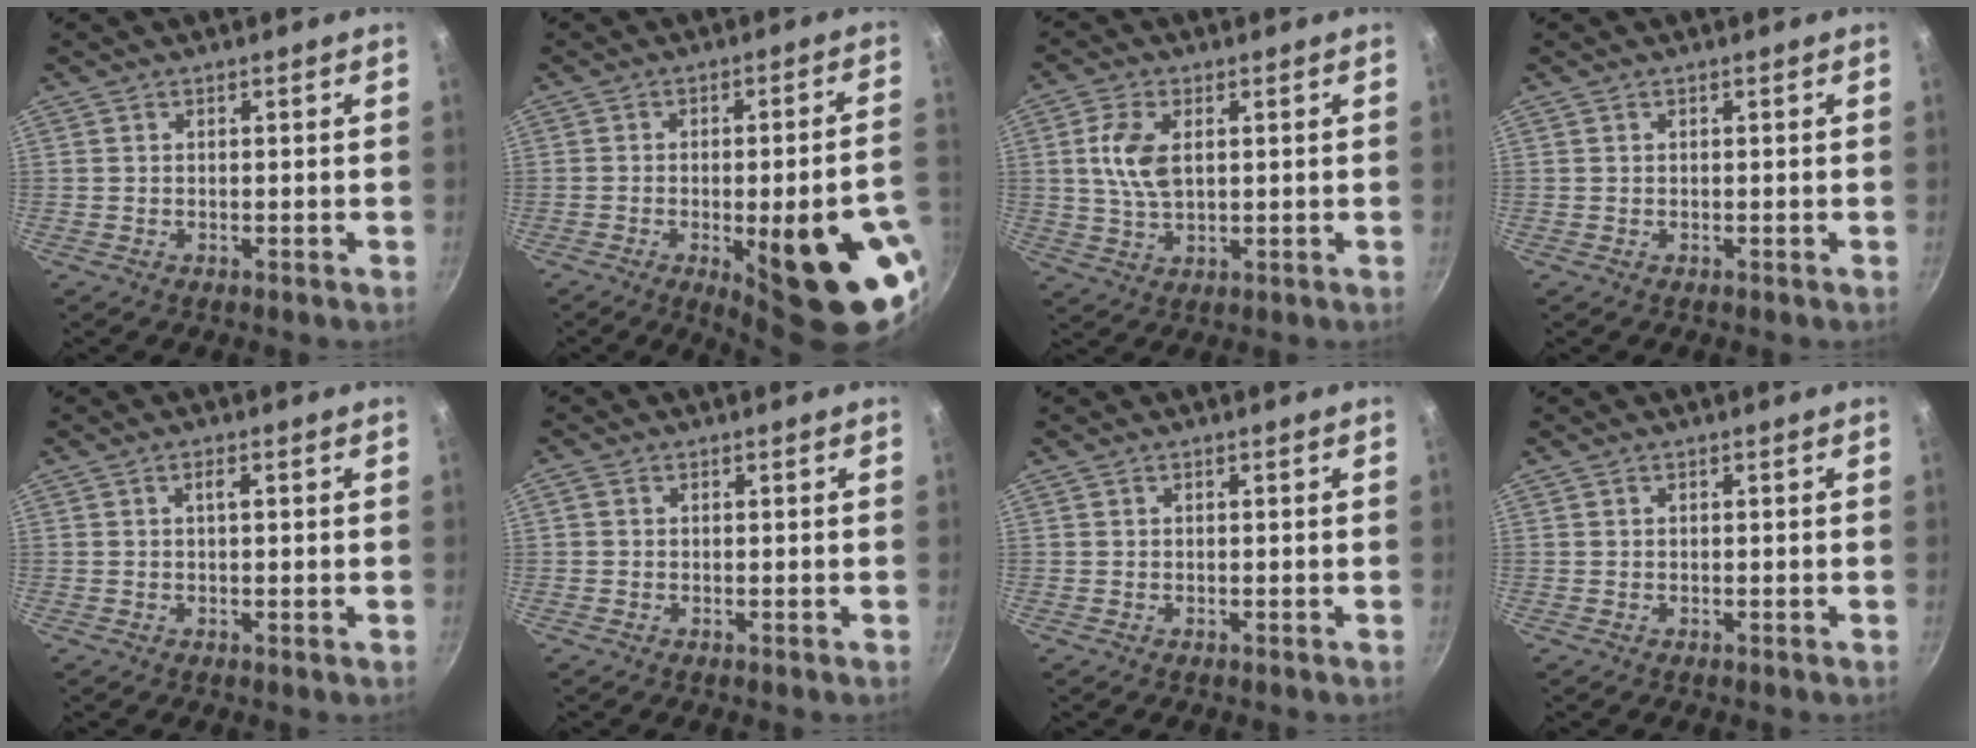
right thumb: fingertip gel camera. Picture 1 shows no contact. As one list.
[{"total": 21.6, "force": [-7.7, 5.8, 19.3], "torque": [-0.208, 0.019, -0.091]}, {"total": 7.6, "force": [1.6, 4.2, 6.2], "torque": [-0.118, -0.001, 0.030]}, {"total": 0.0}, {"total": 1.7, "force": [0.3, 0.5, 1.6], "torque": [-0.028, 0.001, 0.004]}, {"total": 0.8, "force": [0.0, 0.6, 0.5], "torque": [-0.011, 0.004, -0.001]}, {"total": 0.0}, {"total": 0.0}]